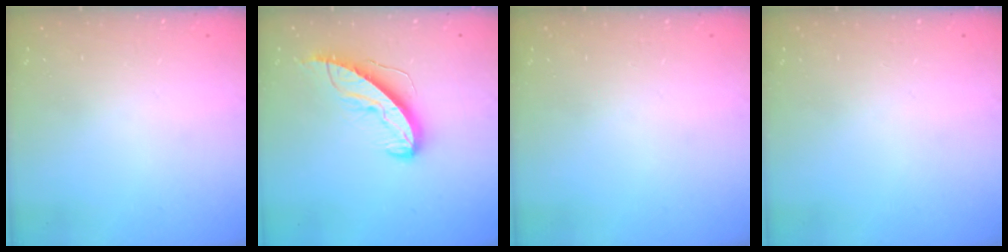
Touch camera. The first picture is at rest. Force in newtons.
{"total": 11.0, "press": 11.0, "slide": 1.0}
{"total": 0.0}
{"total": 0.0}